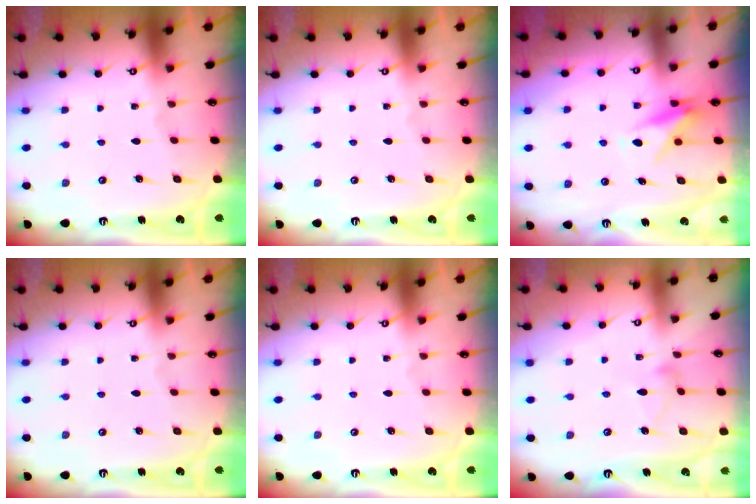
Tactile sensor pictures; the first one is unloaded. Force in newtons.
{"total": 0.0}
{"total": 9.5, "press": 9.5, "slide": 0.8}
{"total": 0.0}
{"total": 0.0}
{"total": 7.2, "press": 7.2, "slide": 0.4}